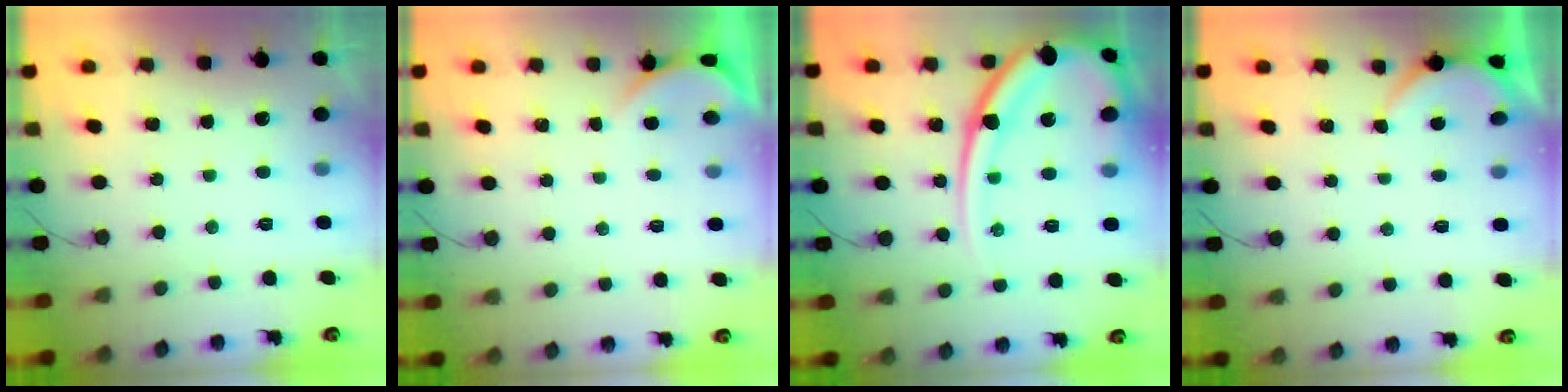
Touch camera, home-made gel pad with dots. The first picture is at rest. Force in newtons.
{"total": 0.8, "press": 0.7, "slide": 0.2}
{"total": 19.2, "press": 19.0, "slide": 2.7}
{"total": 1.3, "press": 1.3, "slide": 0.2}